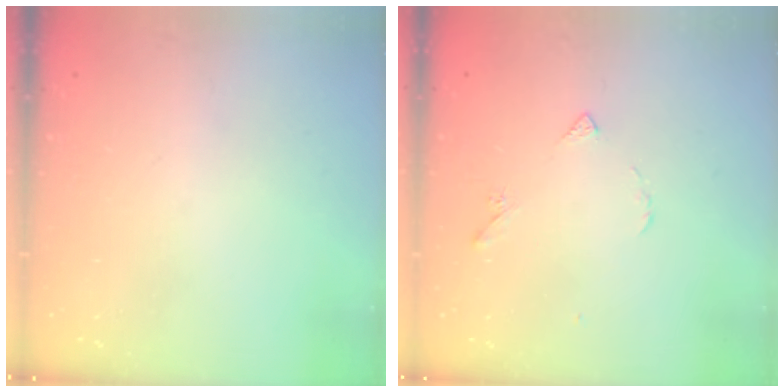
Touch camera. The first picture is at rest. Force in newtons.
{"total": 3.8, "press": 3.7, "slide": 0.8}